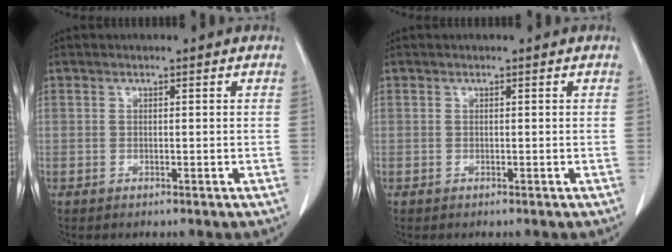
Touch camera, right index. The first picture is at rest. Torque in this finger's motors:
{"motor_torque": [0.00, 0.00, 0.00, 0.00]}